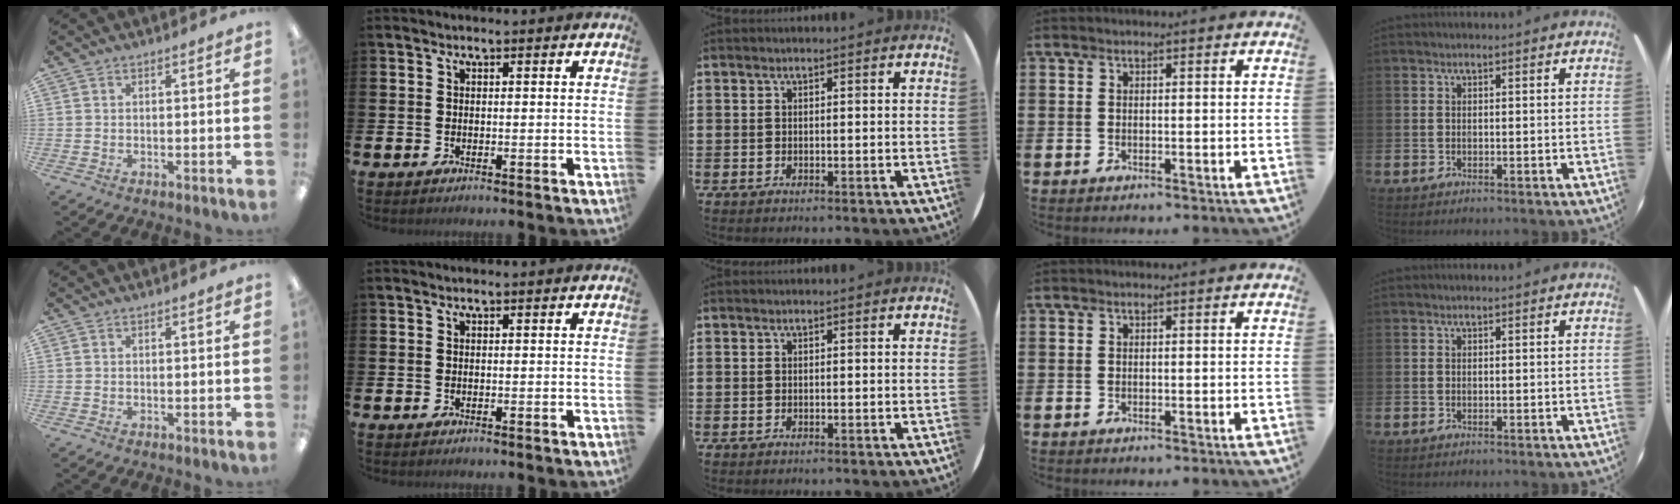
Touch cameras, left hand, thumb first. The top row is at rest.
{}